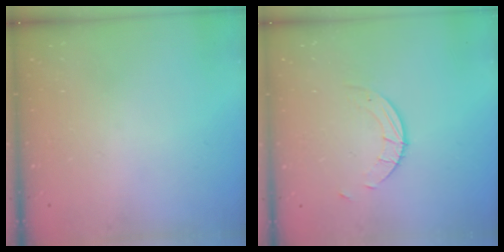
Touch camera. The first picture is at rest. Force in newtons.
{"total": 2.7, "press": 2.7, "slide": 0.3}